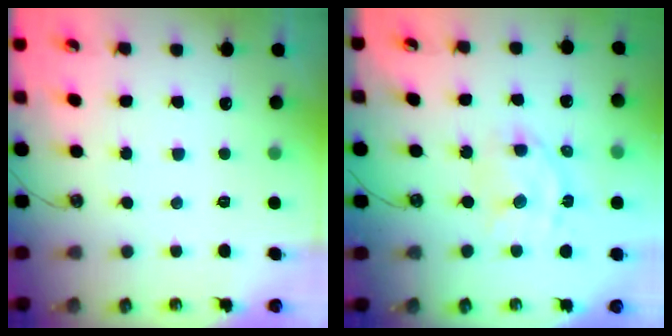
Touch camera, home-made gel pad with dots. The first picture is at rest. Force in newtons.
{"total": 10.3, "press": 10.3, "slide": 0.7}